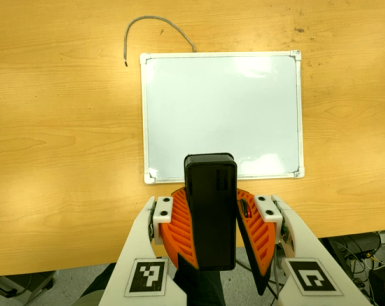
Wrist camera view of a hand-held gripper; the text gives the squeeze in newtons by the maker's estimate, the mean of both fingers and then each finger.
{"total": 10.9, "left": 10.8, "right": 10.9}